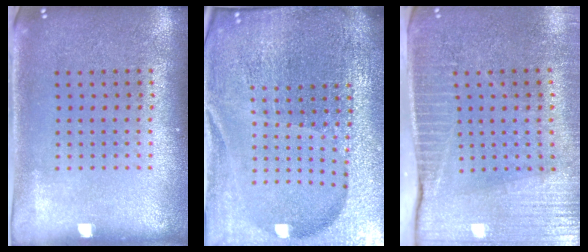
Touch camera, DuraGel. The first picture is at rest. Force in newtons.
{"total": 6.8, "press": 5.9, "slide": 3.4}
{"total": 3.6, "press": 3.3, "slide": 1.5}